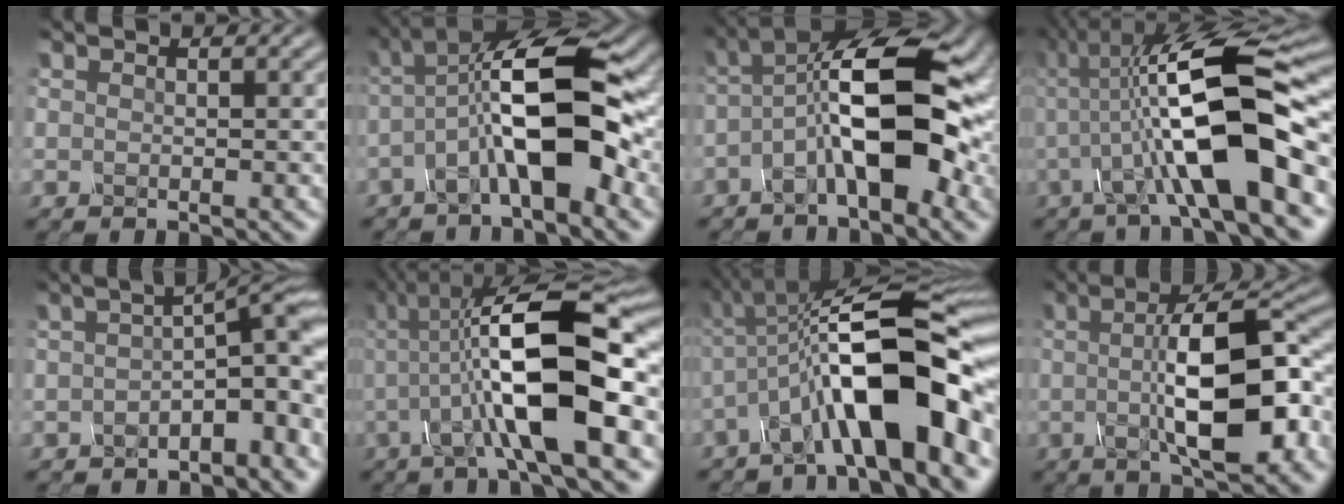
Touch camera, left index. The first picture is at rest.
{"total": 9.3, "force": [-1.9, 2.8, 8.7], "torque": [-0.151, 0.023, -0.039]}
{"total": 10.5, "force": [-1.6, 3.9, 9.7], "torque": [-0.162, 0.025, -0.038]}
{"total": 12.6, "force": [-0.9, 3.4, 12.0], "torque": [-0.205, 0.018, -0.026]}
{"total": 6.5, "force": [-1.8, 2.2, 5.9], "torque": [-0.067, 0.017, -0.036]}
{"total": 12.5, "force": [-1.0, 3.6, 11.9], "torque": [-0.199, 0.016, -0.029]}
{"total": 12.6, "force": [-3.7, 3.8, 11.4], "torque": [-0.180, 0.011, -0.069]}
{"total": 10.9, "force": [-0.7, 3.4, 10.4], "torque": [-0.158, 0.002, -0.011]}